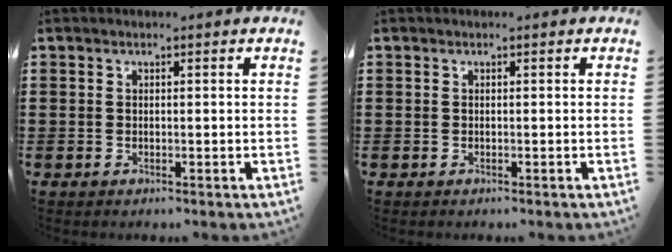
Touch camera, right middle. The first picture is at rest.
{"total": 0.0}